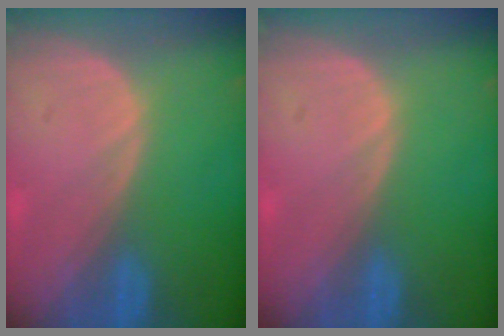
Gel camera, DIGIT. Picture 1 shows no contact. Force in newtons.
{"total": 0.0}